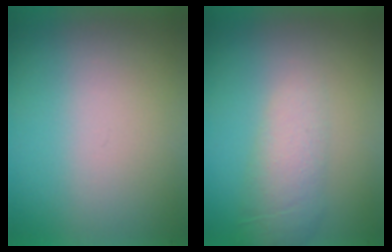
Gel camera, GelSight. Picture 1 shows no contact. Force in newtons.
{"total": 1.0}